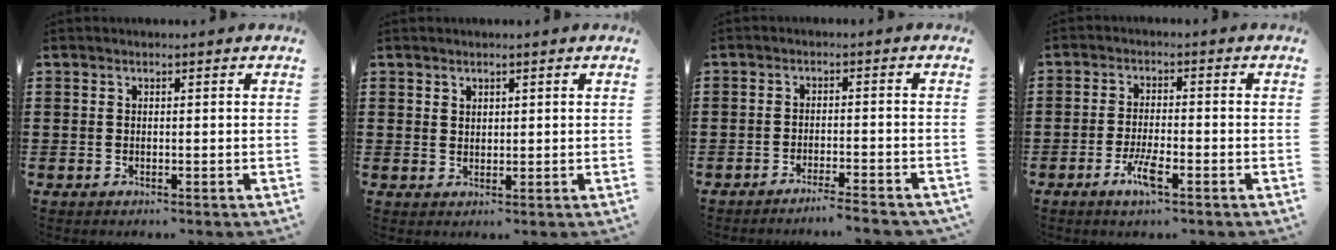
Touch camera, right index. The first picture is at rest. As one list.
[{"total": 1.4, "force": [1.2, 0.8, 0.1], "torque": [-0.004, 0.002, 0.024]}, {"total": 2.9, "force": [-2.7, -0.3, 0.9], "torque": [-0.017, -0.001, -0.055]}, {"total": 4.8, "force": [-2.4, 1.0, 4.0], "torque": [-0.084, -0.006, -0.046]}]